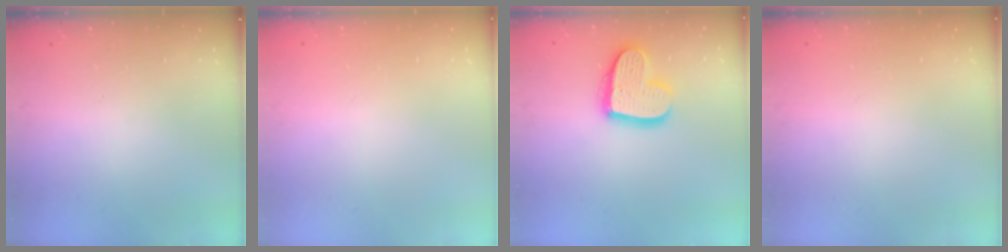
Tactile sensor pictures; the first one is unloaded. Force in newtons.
{"total": 0.0}
{"total": 16.6, "press": 16.6, "slide": 1.4}
{"total": 0.8, "press": 0.4, "slide": 0.7}